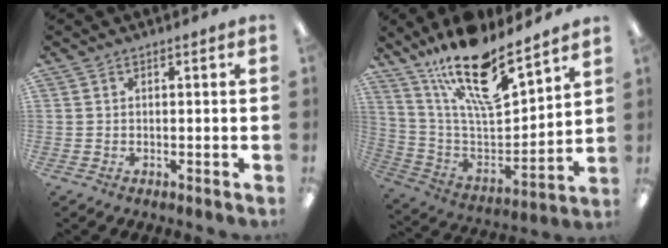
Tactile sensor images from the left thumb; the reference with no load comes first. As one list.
[{"total": 19.7, "force": [14.4, 6.0, 12.0], "torque": [-0.216, -0.098, 0.249]}]